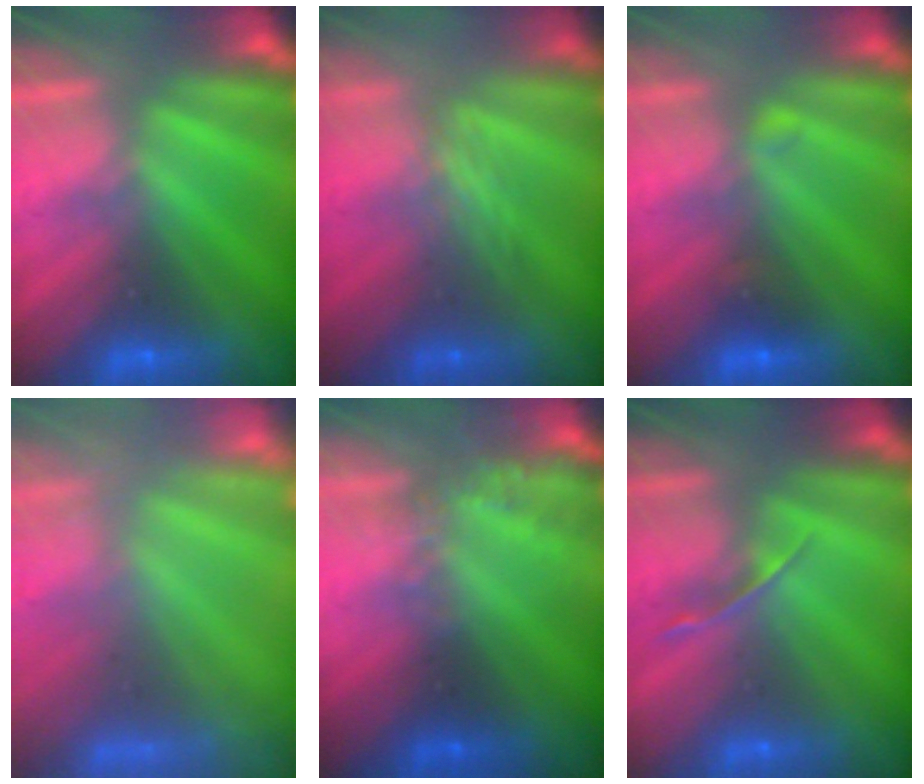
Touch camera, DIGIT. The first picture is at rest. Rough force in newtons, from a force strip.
{"total": 2.4}
{"total": 2.2}
{"total": 7.2}
{"total": 2.3}
{"total": 1.4}